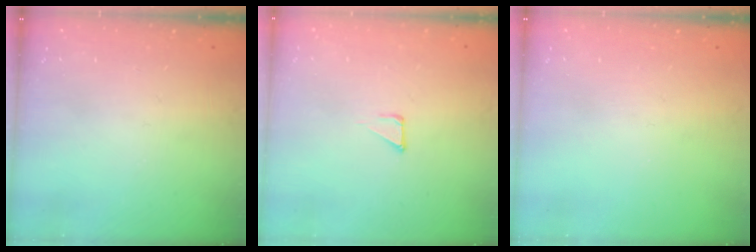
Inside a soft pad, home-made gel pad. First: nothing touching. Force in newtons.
{"total": 2.9, "press": 2.9, "slide": 0.3}
{"total": 0.0}